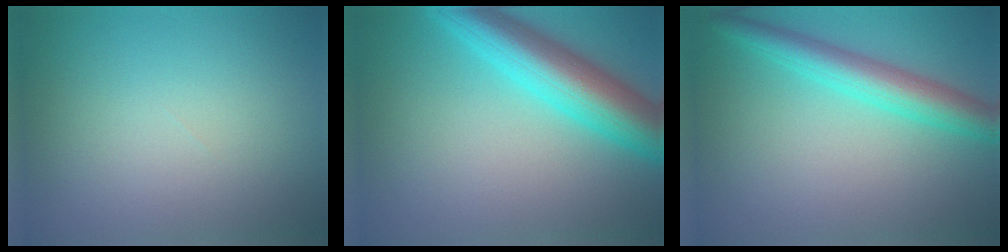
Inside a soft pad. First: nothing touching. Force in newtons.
{"total": 8.2, "press": 8.2, "slide": 0.2}
{"total": 4.8, "press": 4.8, "slide": 0.2}